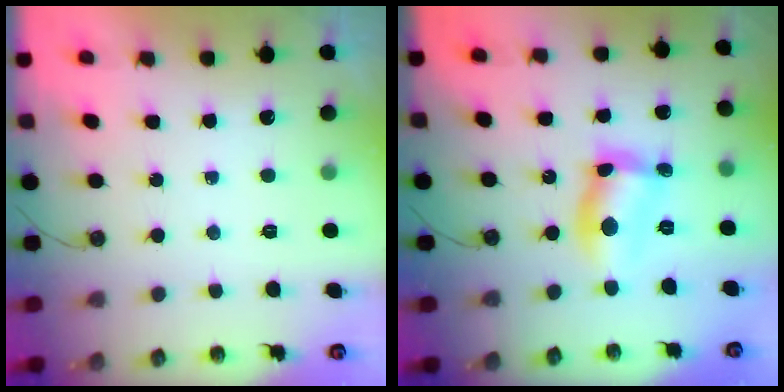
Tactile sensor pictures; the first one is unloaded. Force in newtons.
{"total": 10.3, "press": 10.3, "slide": 1.1}